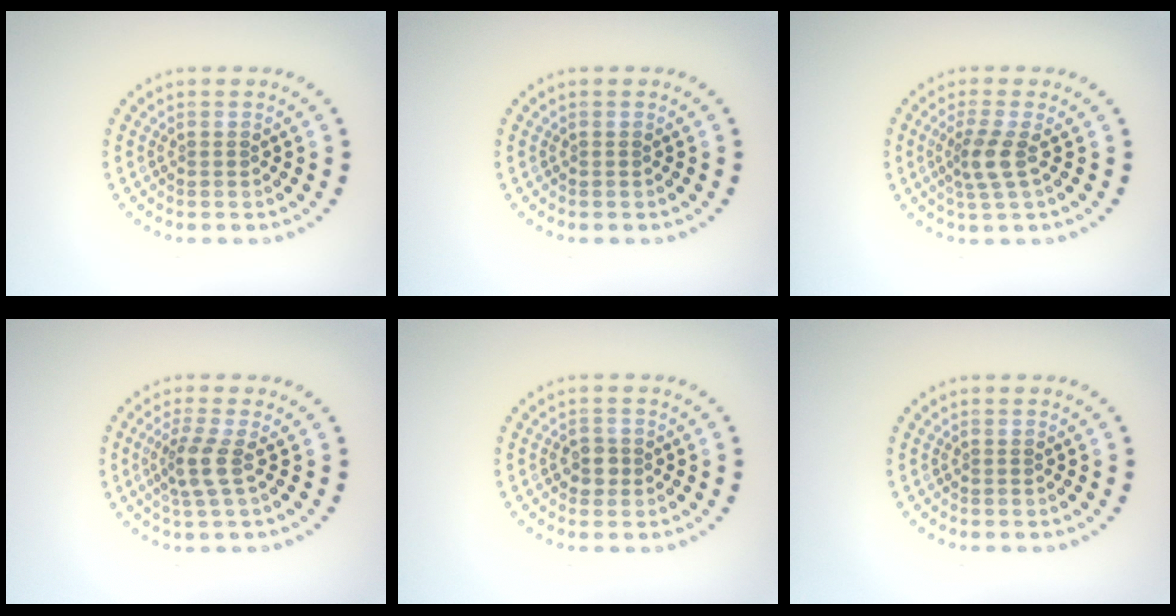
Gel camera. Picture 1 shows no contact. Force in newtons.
{"total": 0.0}
{"total": 2.5, "press": 1.9, "slide": 1.7}
{"total": 2.6, "press": 2.0, "slide": 1.7}
{"total": 1.6, "press": 1.5, "slide": 0.6}
{"total": 0.0}